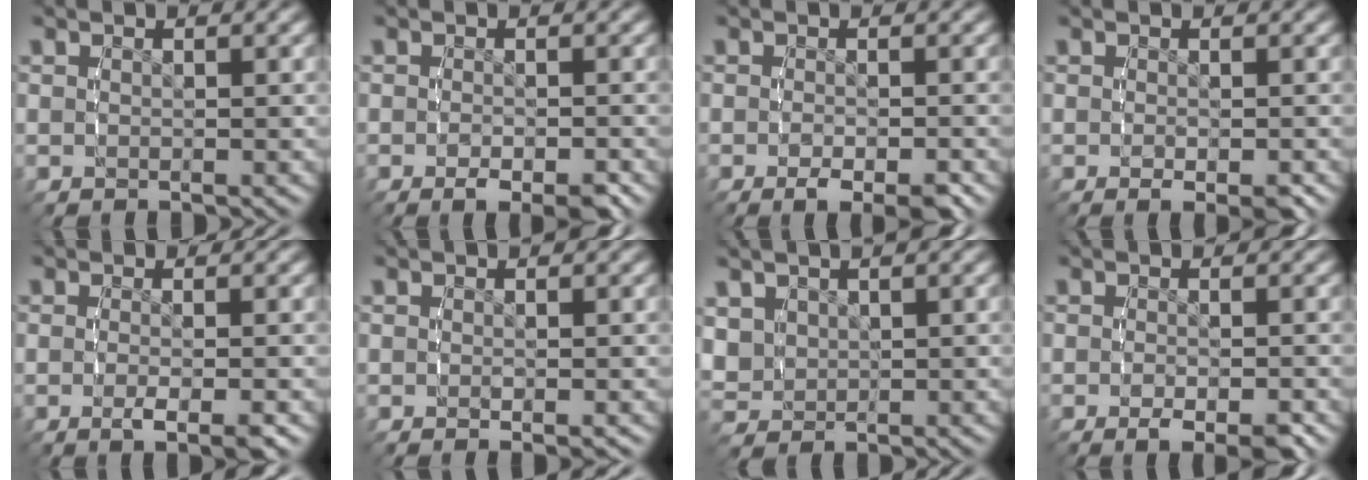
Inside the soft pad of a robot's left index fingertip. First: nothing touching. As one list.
[{"total": 2.6, "force": [-1.6, 0.9, 1.9], "torque": [-0.039, -0.011, -0.024]}, {"total": 3.0, "force": [-1.8, 1.0, 2.2], "torque": [-0.044, -0.013, -0.026]}, {"total": 1.7, "force": [-0.8, 0.4, 1.4], "torque": [-0.024, -0.007, -0.009]}, {"total": 2.8, "force": [-1.2, 0.5, 2.5], "torque": [-0.046, -0.009, -0.017]}, {"total": 0.6, "force": [-0.3, 0.0, 0.6], "torque": [-0.012, -0.003, -0.003]}, {"total": 4.2, "force": [0.8, 3.8, 1.4], "torque": [-0.066, -0.016, 0.026]}, {"total": 2.9, "force": [-1.7, 1.0, 2.2], "torque": [-0.043, -0.012, -0.022]}]